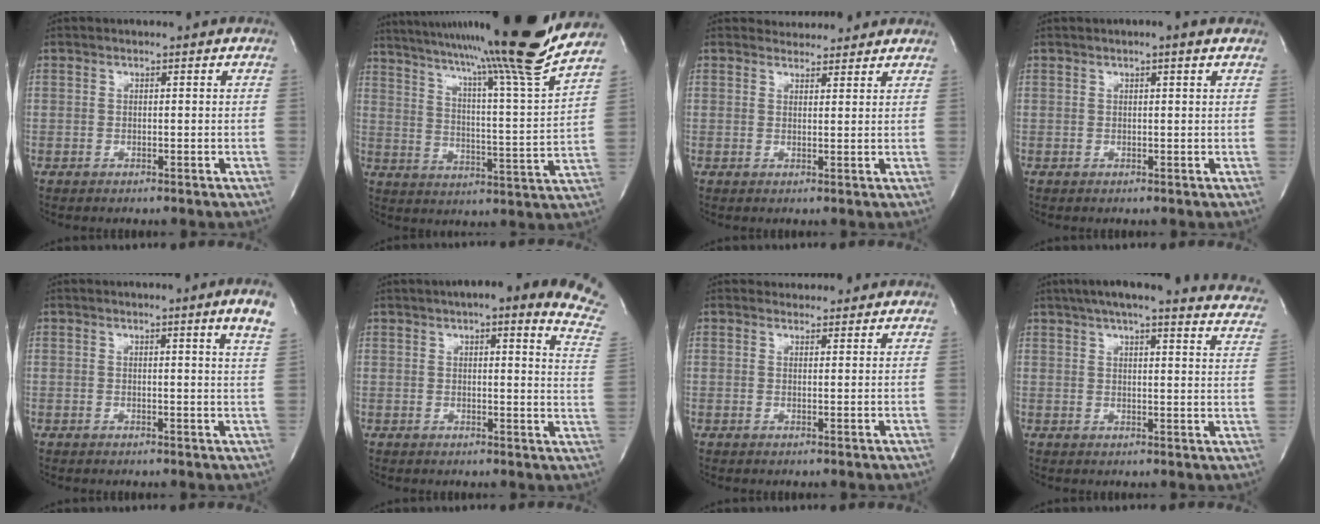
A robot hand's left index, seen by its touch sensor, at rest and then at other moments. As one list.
[{"total": 23.2, "force": [20.0, -2.9, 11.3], "torque": [-0.189, -0.061, 0.282]}, {"total": 4.2, "force": [4.0, 1.3, 0.2], "torque": [-0.004, 0.013, 0.051]}, {"total": 1.6, "force": [1.1, 0.0, 1.2], "torque": [-0.020, 0.008, 0.014]}, {"total": 4.3, "force": [2.9, -1.1, 2.9], "torque": [-0.042, -0.019, 0.023]}, {"total": 18.1, "force": [15.0, 2.4, 9.8], "torque": [-0.114, -0.024, 0.151]}, {"total": 3.5, "force": [3.3, 1.1, 0.0], "torque": [-0.004, 0.014, 0.041]}, {"total": 24.0, "force": [21.4, 2.8, 10.5], "torque": [-0.146, -0.040, 0.241]}]